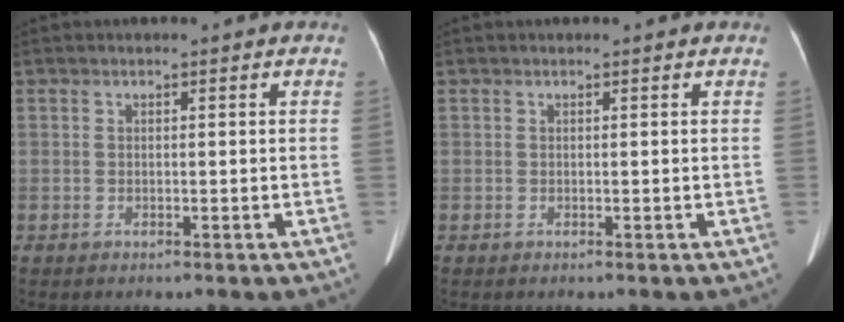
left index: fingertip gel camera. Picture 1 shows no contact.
{"total": 0.0}